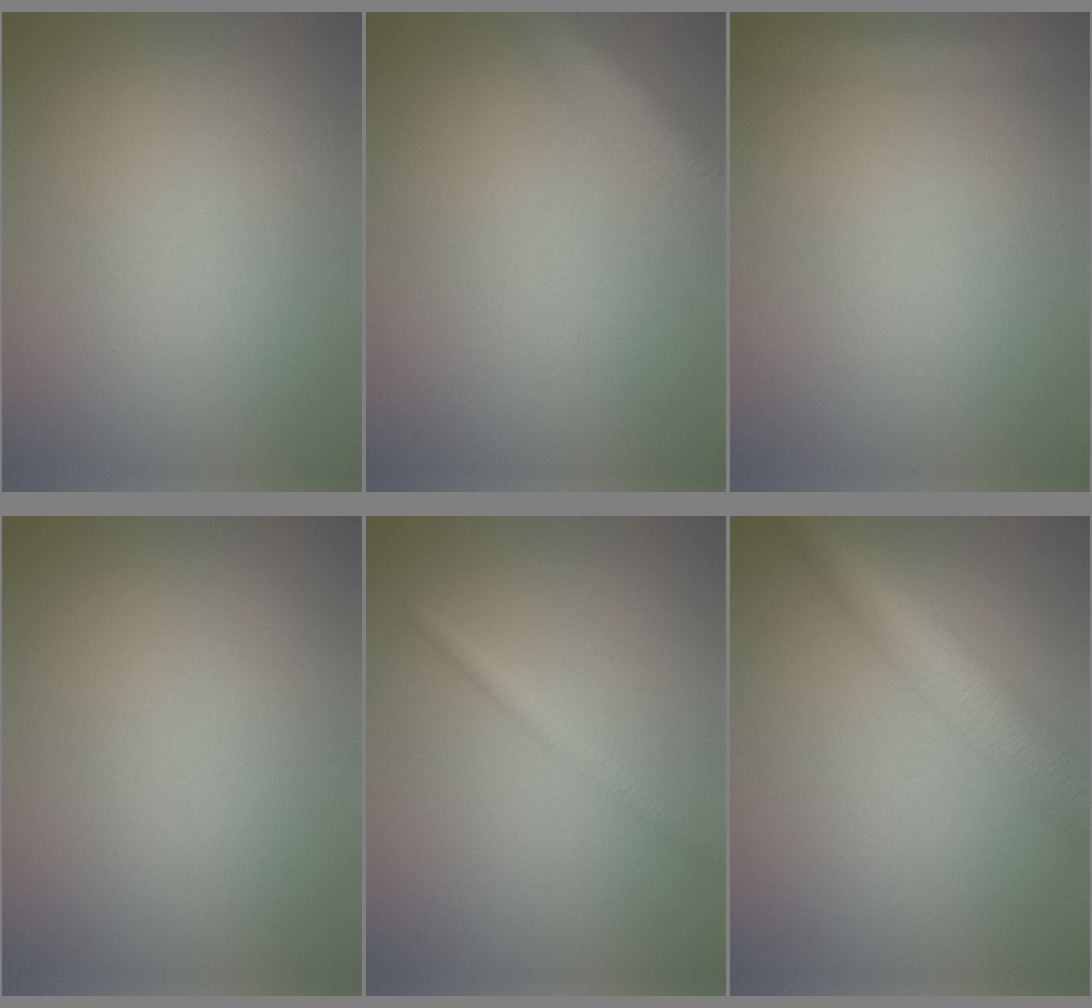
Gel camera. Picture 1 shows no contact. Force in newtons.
{"total": 4.9, "press": 4.9, "slide": 0.2}
{"total": 2.6, "press": 2.6, "slide": 0.1}
{"total": 0.0}
{"total": 1.7, "press": 1.7, "slide": 0.1}
{"total": 6.6, "press": 6.6, "slide": 0.1}